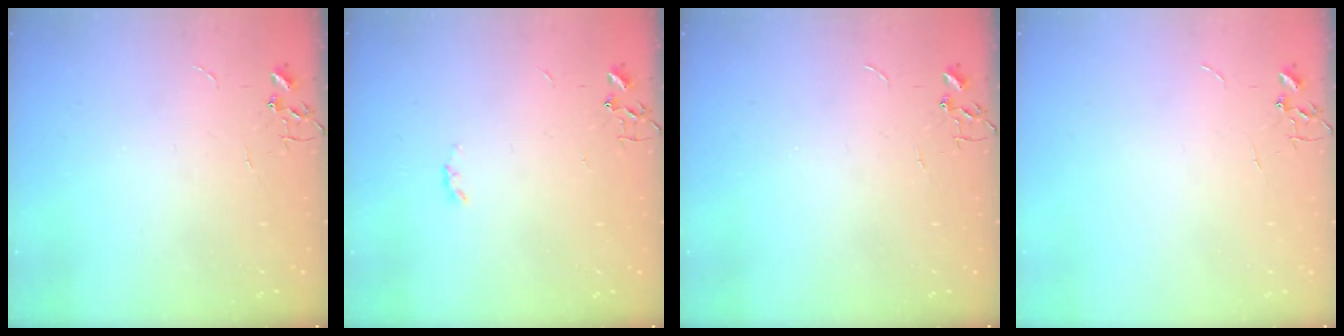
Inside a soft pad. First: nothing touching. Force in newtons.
{"total": 2.5, "press": 2.4, "slide": 0.4}
{"total": 0.0}
{"total": 0.0}